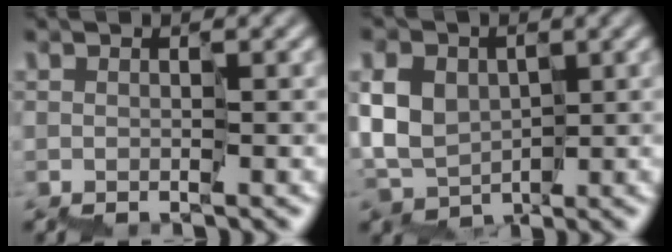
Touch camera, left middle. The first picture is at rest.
{"total": 5.1, "force": [0.9, 4.3, 2.6], "torque": [-0.047, 0.024, -0.001]}